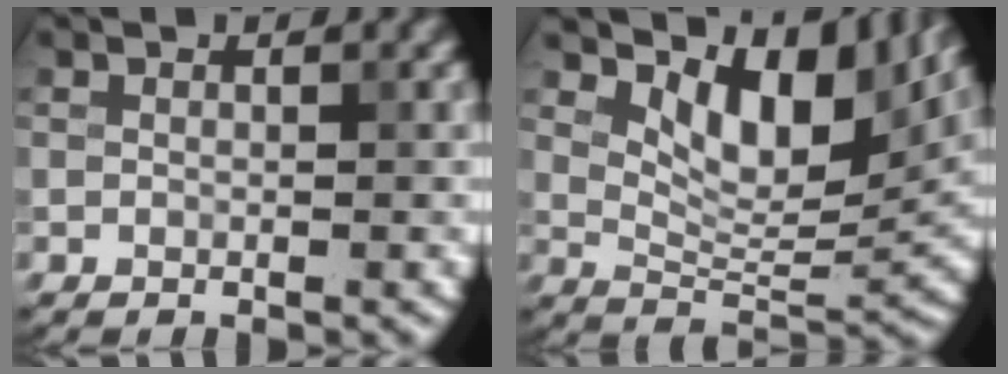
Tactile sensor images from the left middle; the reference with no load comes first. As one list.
[{"total": 8.3, "force": [4.5, 3.8, 5.8], "torque": [-0.086, -0.009, 0.077]}]